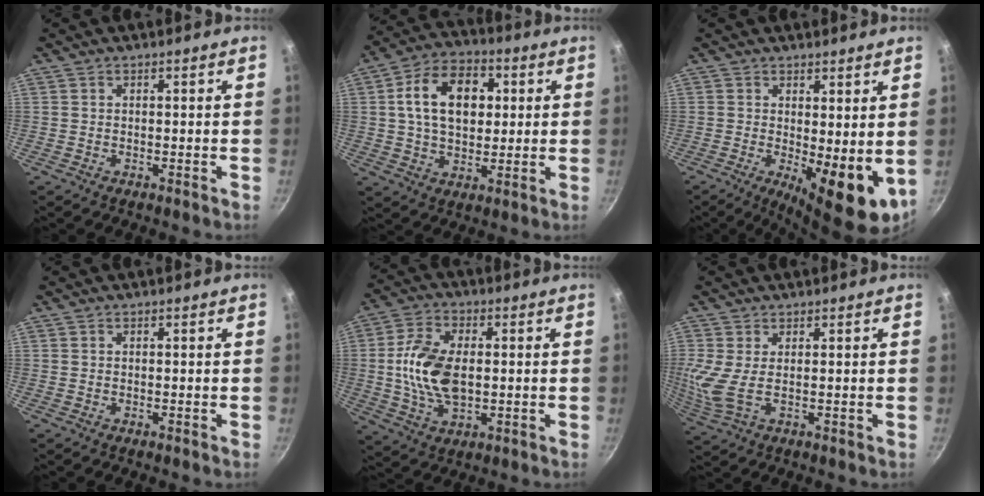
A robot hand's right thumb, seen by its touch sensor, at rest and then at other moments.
{"total": 14.6, "force": [2.8, 9.9, 10.4], "torque": [-0.142, 0.014, 0.037]}
{"total": 10.2, "force": [-0.2, 3.6, 9.5], "torque": [-0.113, -0.016, 0.009]}
{"total": 0.0}
{"total": 12.7, "force": [0.2, 7.5, 10.2], "torque": [-0.184, 0.008, 0.002]}
{"total": 5.7, "force": [0.9, 2.1, 5.2], "torque": [-0.122, -0.005, 0.026]}